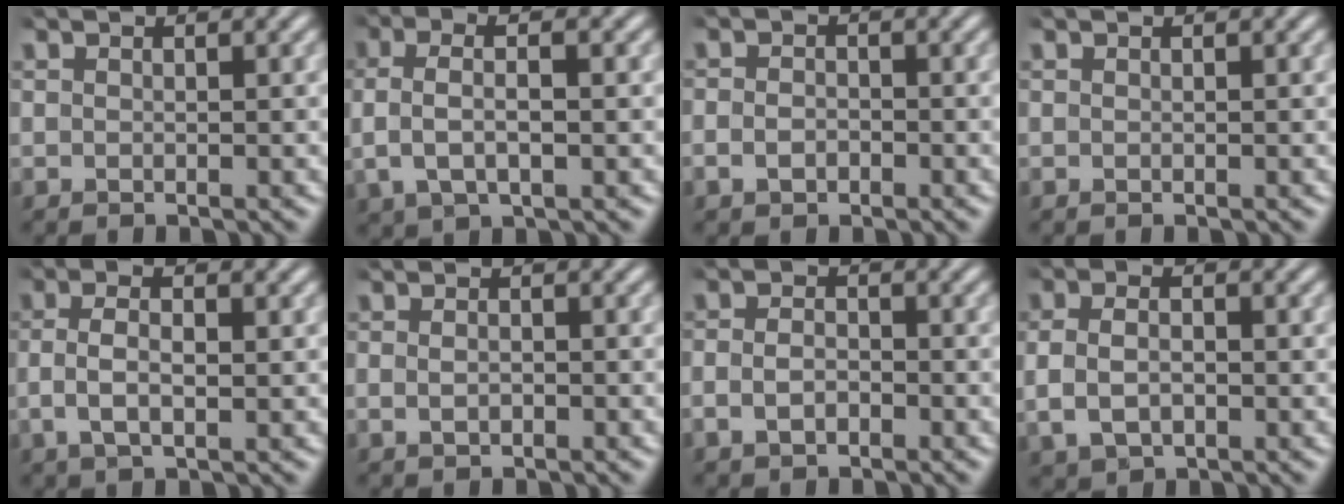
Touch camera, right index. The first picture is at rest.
{"total": 4.6, "force": [0.5, 2.6, 3.8], "torque": [-0.081, 0.007, 0.010]}
{"total": 1.6, "force": [-0.8, 1.3, 0.4], "torque": [-0.014, -0.003, -0.013]}
{"total": 0.0}
{"total": 3.5, "force": [0.0, 1.7, 3.1], "torque": [-0.069, 0.000, 0.001]}
{"total": 1.1, "force": [-0.5, 0.7, 0.8], "torque": [-0.026, -0.002, -0.005]}
{"total": 2.3, "force": [-1.1, 1.6, 1.2], "torque": [-0.030, -0.002, -0.020]}
{"total": 3.7, "force": [-0.2, 2.6, 2.6], "torque": [-0.062, -0.001, 0.005]}